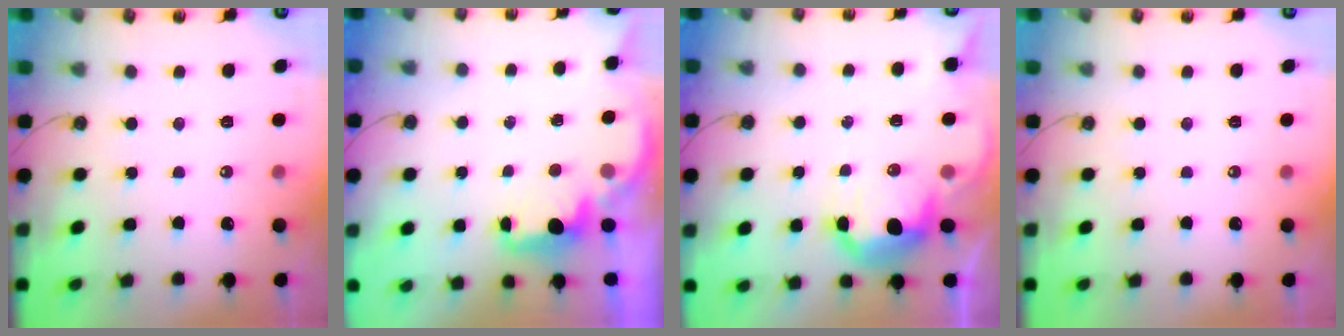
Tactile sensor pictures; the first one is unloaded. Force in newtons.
{"total": 2.3, "press": 2.2, "slide": 0.8}
{"total": 10.0, "press": 10.0, "slide": 0.8}
{"total": 0.0}